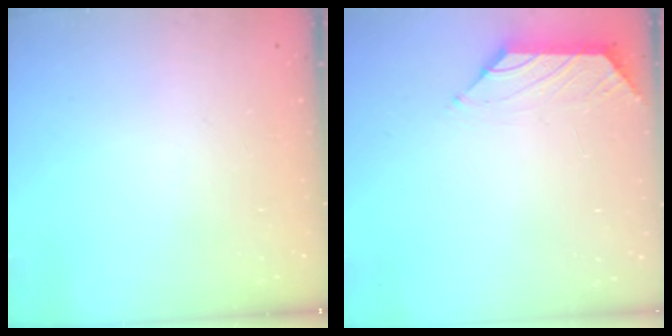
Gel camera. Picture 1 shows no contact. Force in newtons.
{"total": 0.6, "press": 0.4, "slide": 0.4}